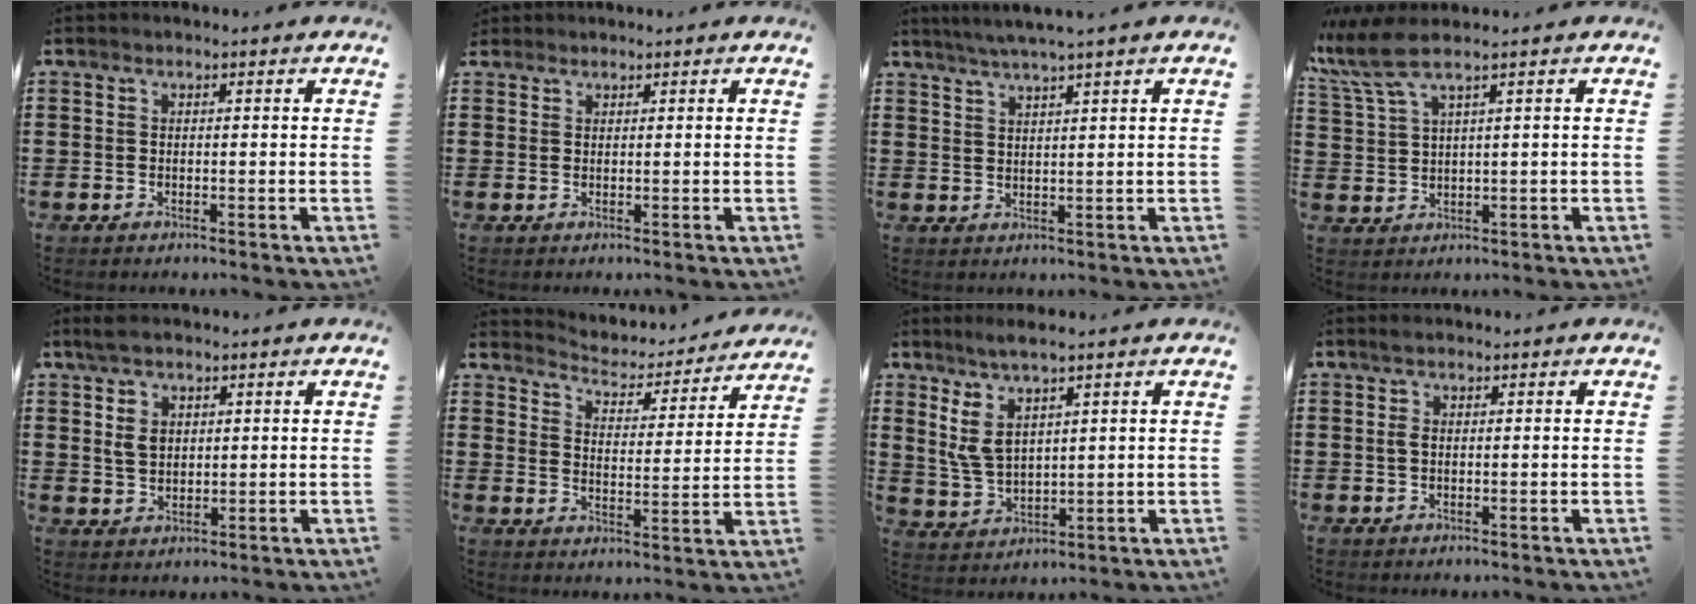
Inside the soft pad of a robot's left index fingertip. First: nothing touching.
{"total": 0.9, "force": [0.9, 0.4, 0.1], "torque": [-0.004, 0.001, 0.017]}
{"total": 2.9, "force": [2.4, -0.6, 1.5], "torque": [-0.034, -0.005, 0.044]}
{"total": 5.3, "force": [3.3, 0.6, 4.1], "torque": [-0.107, -0.015, 0.052]}
{"total": 4.4, "force": [2.0, 2.6, 2.9], "torque": [-0.065, 0.010, 0.036]}
{"total": 3.6, "force": [3.6, 0.3, -0.2], "torque": [-0.022, -0.037, 0.054]}
{"total": 6.6, "force": [3.0, 2.6, 5.3], "torque": [-0.122, -0.002, 0.050]}
{"total": 1.8, "force": [0.4, 0.8, 1.6], "torque": [-0.042, 0.002, 0.003]}